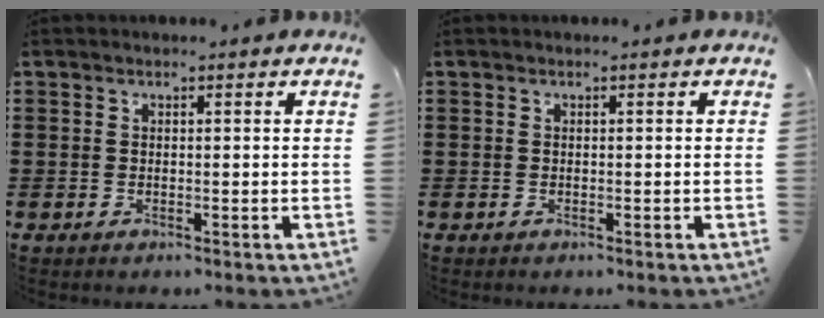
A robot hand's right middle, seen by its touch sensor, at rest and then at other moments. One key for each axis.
{"total": 0.0}